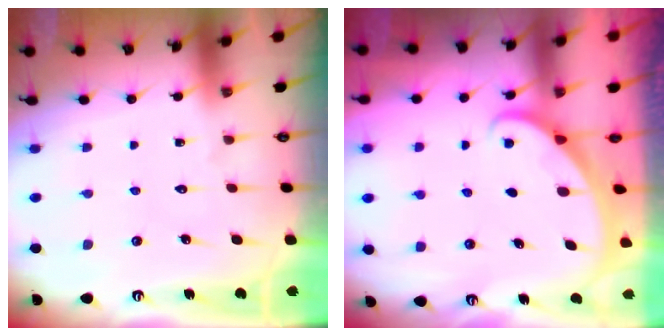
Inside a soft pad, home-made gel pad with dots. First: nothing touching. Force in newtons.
{"total": 1.3, "press": 1.3, "slide": 0.0}